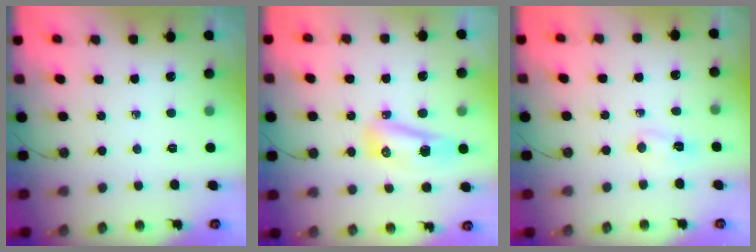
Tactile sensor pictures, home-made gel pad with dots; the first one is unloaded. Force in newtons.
{"total": 14.9, "press": 10.5, "slide": 10.6}
{"total": 4.4, "press": 4.1, "slide": 1.5}